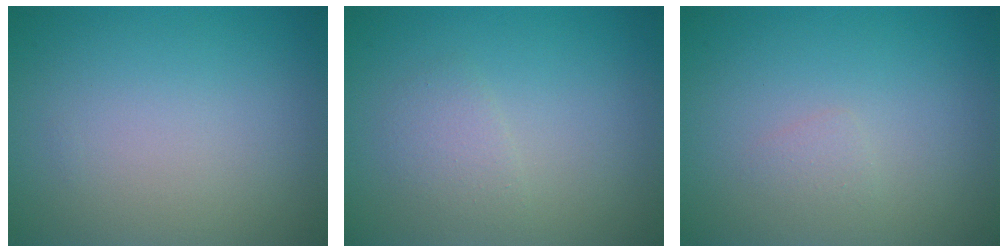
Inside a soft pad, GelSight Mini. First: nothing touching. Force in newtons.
{"total": 1.5, "press": 1.5, "slide": 0.0}
{"total": 0.7, "press": 0.7, "slide": 0.0}